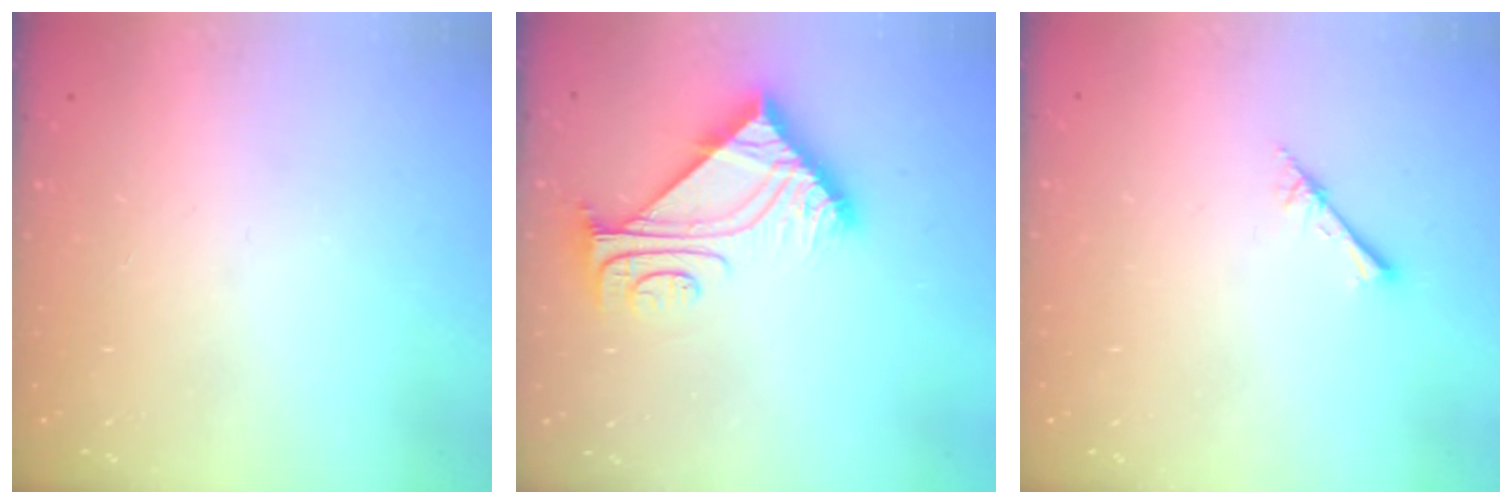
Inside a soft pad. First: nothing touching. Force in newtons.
{"total": 7.5, "press": 7.5, "slide": 0.5}
{"total": 2.4, "press": 2.4, "slide": 0.3}